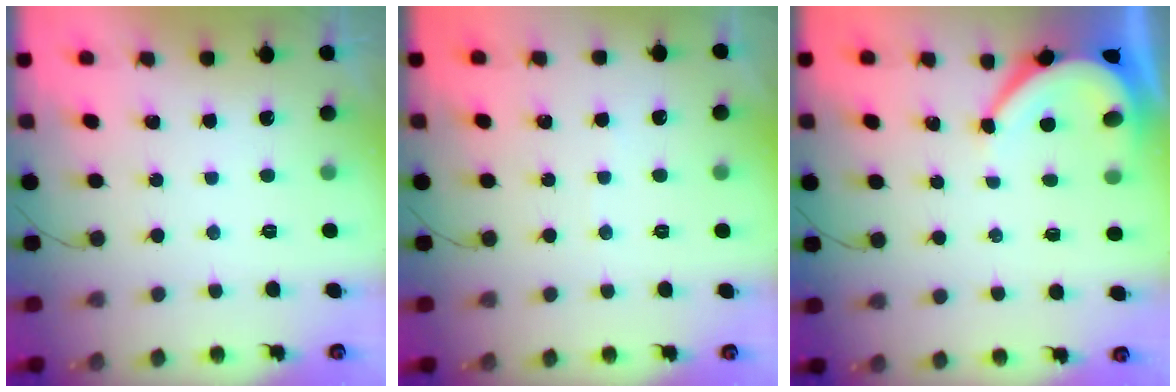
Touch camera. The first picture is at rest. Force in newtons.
{"total": 1.8, "press": 1.7, "slide": 0.2}
{"total": 5.3, "press": 5.3, "slide": 0.5}